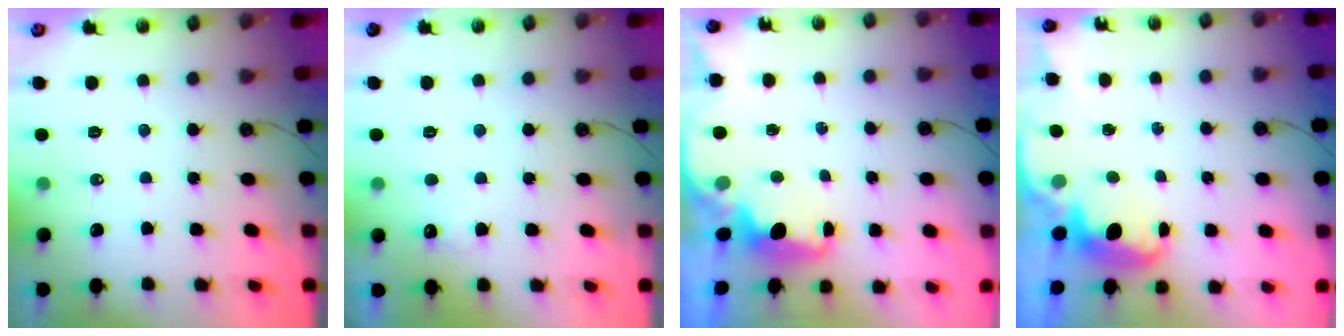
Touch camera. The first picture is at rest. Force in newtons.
{"total": 4.8, "press": 4.6, "slide": 1.2}
{"total": 2.1, "press": 2.0, "slide": 0.8}
{"total": 2.6, "press": 2.5, "slide": 0.6}